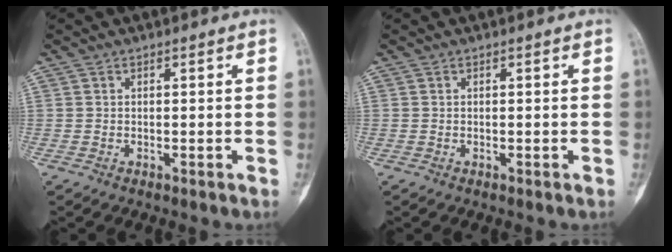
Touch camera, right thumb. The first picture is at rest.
{"total": 0.0}